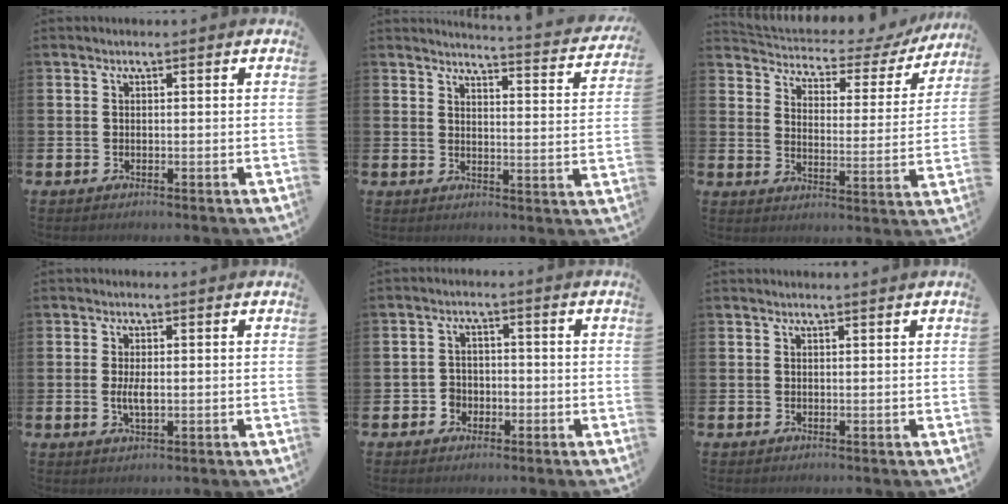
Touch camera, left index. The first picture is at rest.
{"total": 3.7, "force": [3.7, -0.3, 0.5], "torque": [-0.010, -0.040, 0.056]}
{"total": 3.7, "force": [3.3, 1.6, 0.8], "torque": [-0.040, -0.029, 0.046]}
{"total": 2.6, "force": [0.0, 1.1, 2.4], "torque": [-0.042, 0.001, -0.003]}
{"total": 2.6, "force": [-1.4, 2.1, 0.4], "torque": [-0.010, 0.005, -0.034]}
{"total": 0.5, "force": [0.5, -0.2, 0.1], "torque": [0.004, -0.004, 0.008]}